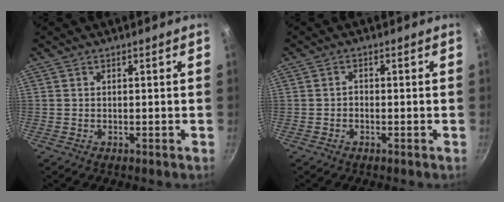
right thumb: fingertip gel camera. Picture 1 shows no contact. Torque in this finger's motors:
{"motor_torque": [-0.10, -0.14, 0.12, -0.12, -0.04]}